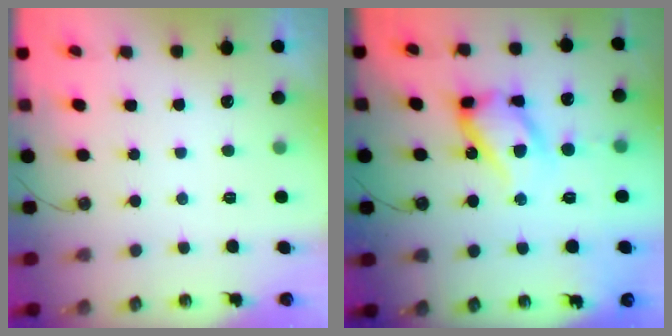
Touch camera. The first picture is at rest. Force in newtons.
{"total": 17.2, "press": 17.2, "slide": 1.4}